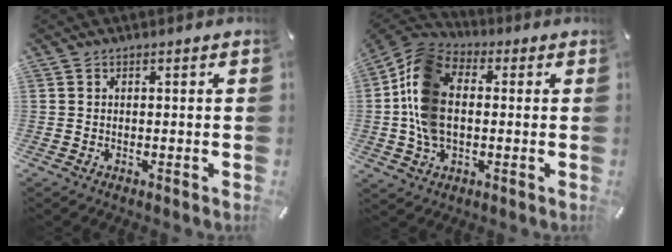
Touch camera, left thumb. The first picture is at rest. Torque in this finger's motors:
{"motor_torque": [0.63, 1.29, 1.20, 0.68, 0.25]}